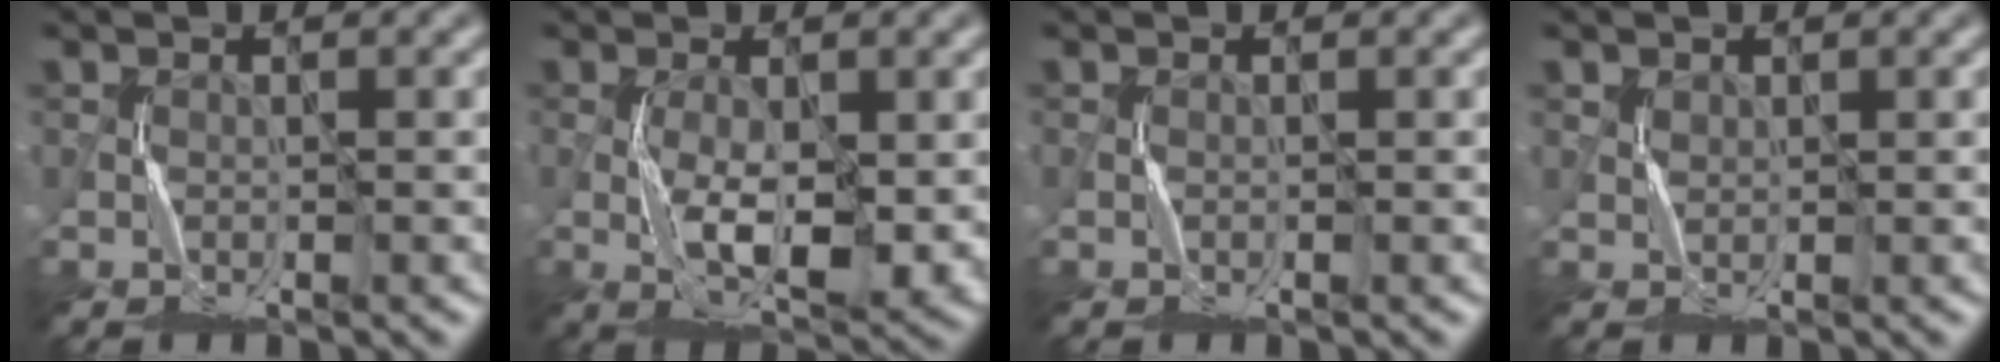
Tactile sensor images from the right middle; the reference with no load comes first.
{"total": 5.7, "force": [-0.7, 2.2, 5.2], "torque": [-0.102, -0.008, -0.006]}
{"total": 0.0}
{"total": 0.7, "force": [0.5, 0.5, 0.0], "torque": [0.000, -0.001, 0.014]}